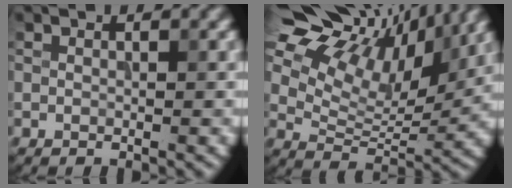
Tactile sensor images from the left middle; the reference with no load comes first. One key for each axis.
{"total": 14.7, "fx": 10.7, "fy": 6.1, "fz": 8.0, "tx": -0.166, "ty": 0.042, "tz": 0.161}